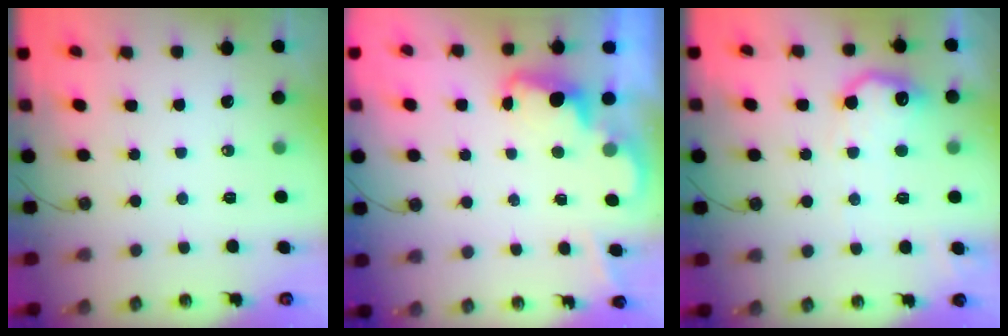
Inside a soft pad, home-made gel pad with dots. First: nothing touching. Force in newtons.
{"total": 2.4, "press": 2.3, "slide": 0.5}
{"total": 12.2, "press": 12.2, "slide": 0.3}